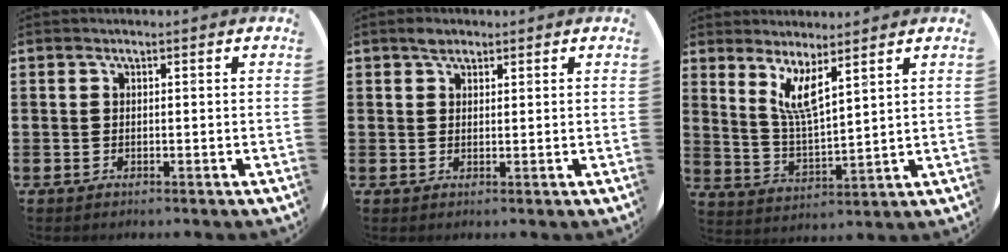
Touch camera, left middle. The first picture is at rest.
{"total": 1.6, "force": [1.3, 0.8, 0.5], "torque": [-0.002, 0.002, 0.023]}
{"total": 6.1, "force": [4.6, 0.8, 4.0], "torque": [-0.091, -0.023, 0.079]}